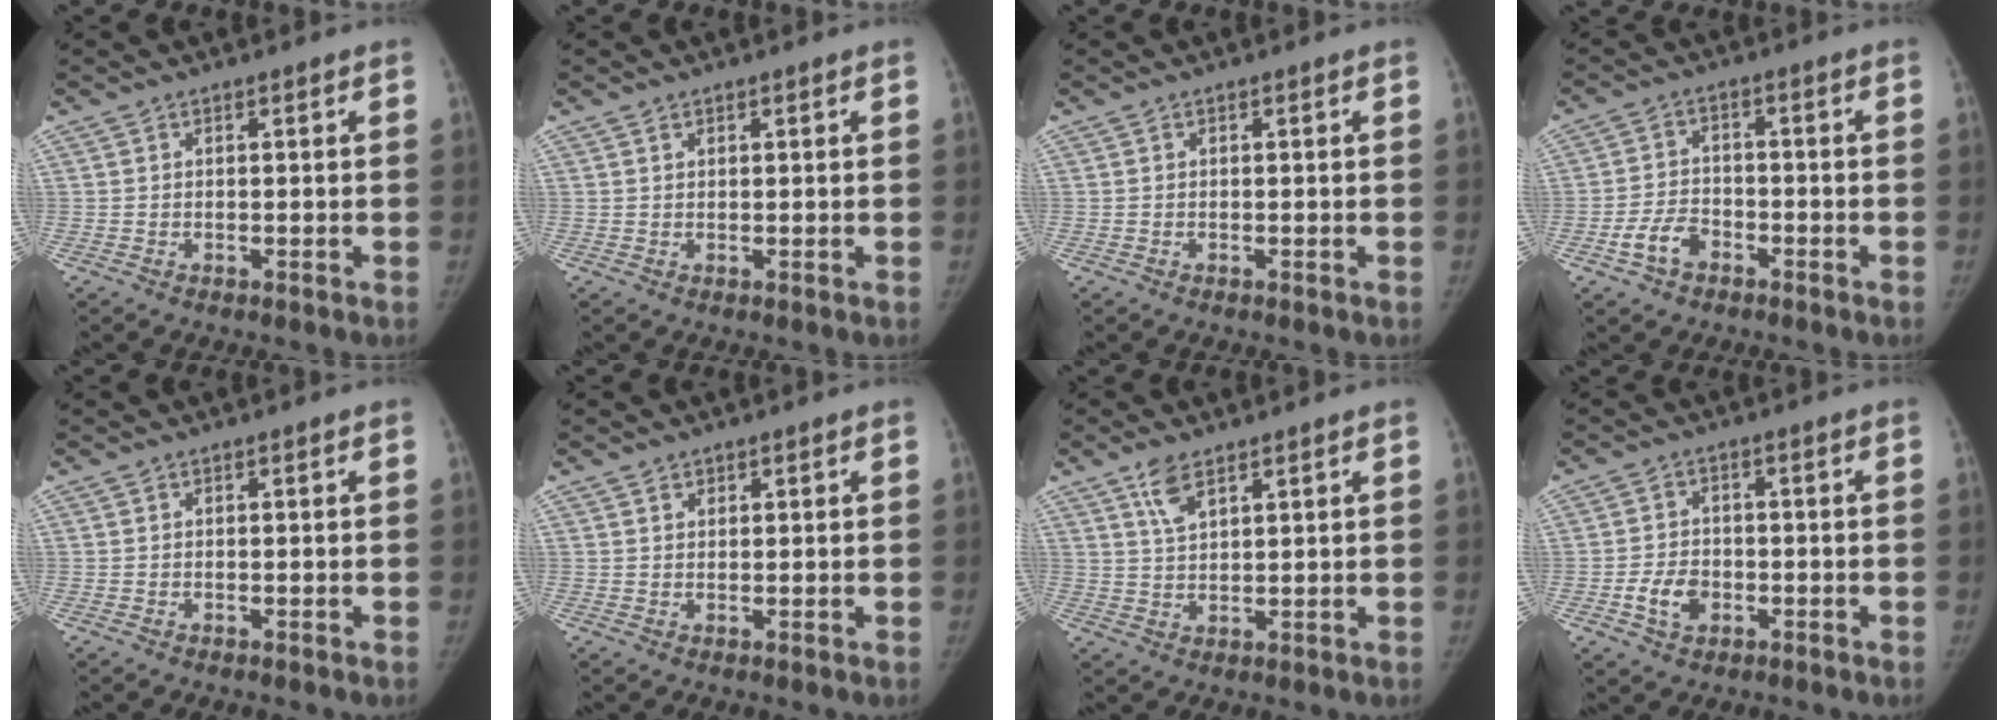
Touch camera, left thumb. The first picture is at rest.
{"total": 0.8, "force": [0.6, 0.5, 0.3], "torque": [0.000, -0.004, 0.009]}
{"total": 0.0}
{"total": 5.8, "force": [-3.0, 3.8, 3.1], "torque": [-0.056, 0.024, -0.055]}
{"total": 0.0}
{"total": 1.4, "force": [0.9, 1.0, 0.3], "torque": [0.006, -0.005, 0.014]}
{"total": 4.7, "force": [3.0, 1.9, 3.1], "torque": [-0.056, -0.010, 0.063]}
{"total": 5.6, "force": [-1.9, 4.2, 3.3], "torque": [-0.049, 0.012, -0.032]}